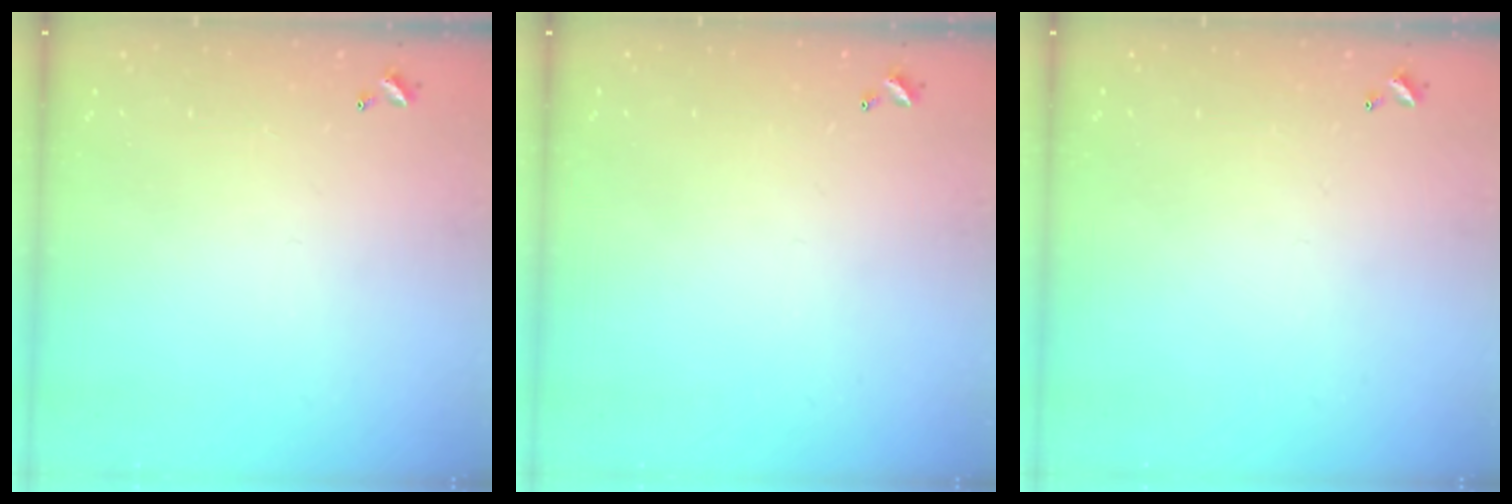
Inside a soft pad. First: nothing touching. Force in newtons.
{"total": 0.0}
{"total": 0.0}